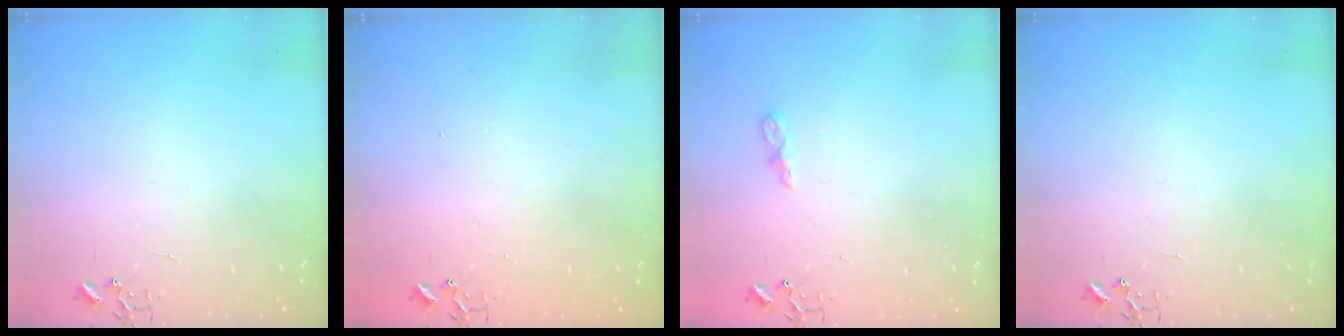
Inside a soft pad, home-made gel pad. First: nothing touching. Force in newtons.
{"total": 1.3, "press": 1.2, "slide": 0.1}
{"total": 5.0, "press": 5.0, "slide": 0.5}
{"total": 0.0}